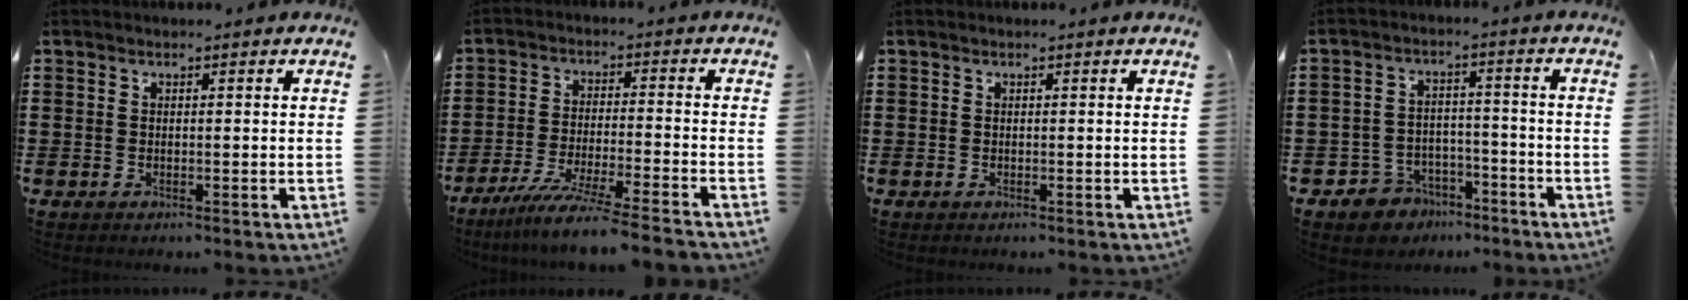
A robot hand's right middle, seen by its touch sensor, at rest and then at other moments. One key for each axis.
{"total": 7.5, "fx": -6.6, "fy": -0.8, "fz": 3.5, "tx": -0.068, "ty": -0.017, "tz": -0.126}
{"total": 0.0}
{"total": 4.6, "fx": -4.0, "fy": 2.3, "fz": 0.1, "tx": -0.021, "ty": 0.009, "tz": -0.082}